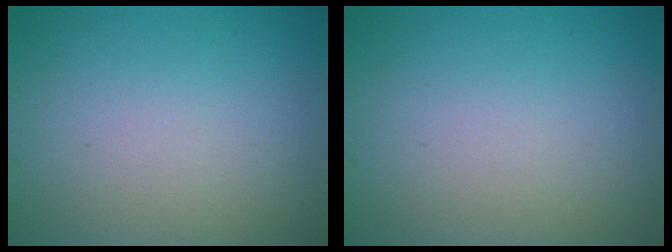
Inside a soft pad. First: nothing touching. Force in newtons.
{"total": 0.0}